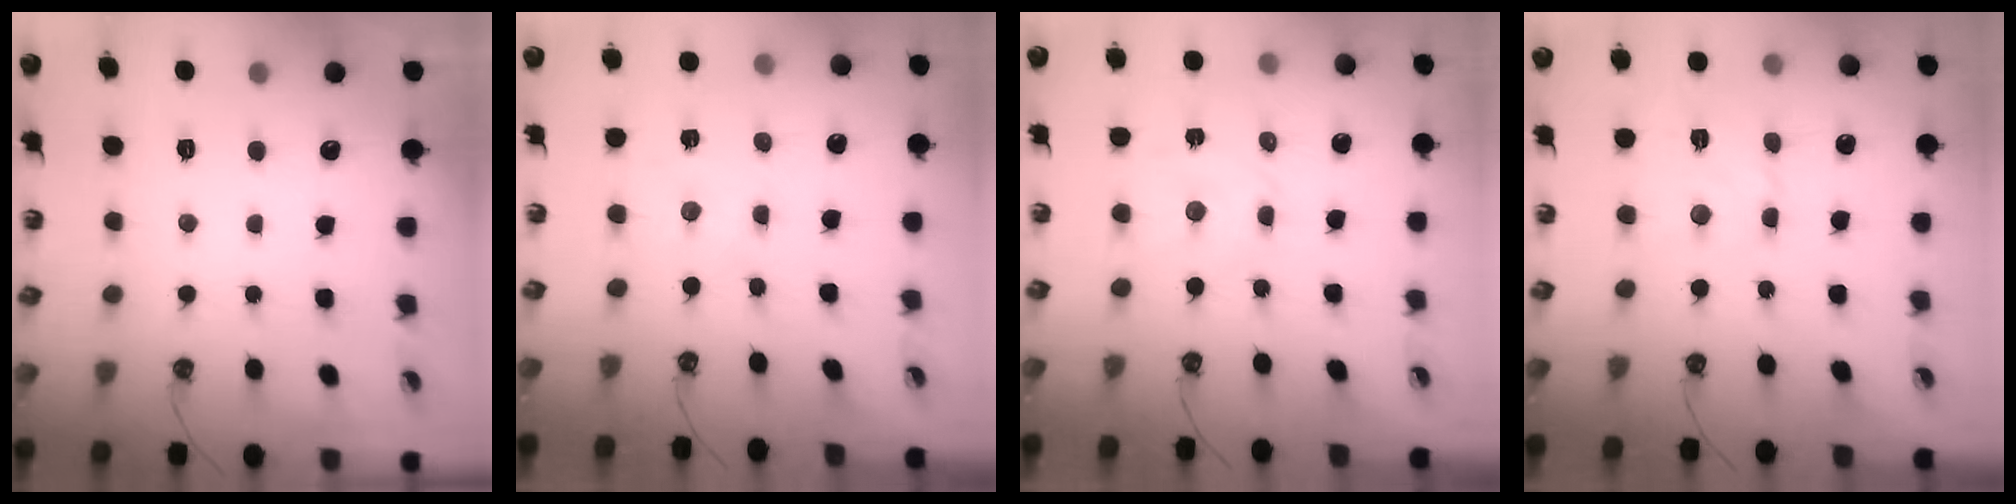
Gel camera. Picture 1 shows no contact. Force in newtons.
{"total": 0.0}
{"total": 3.0, "press": 3.0, "slide": 0.3}
{"total": 5.0, "press": 4.9, "slide": 0.4}